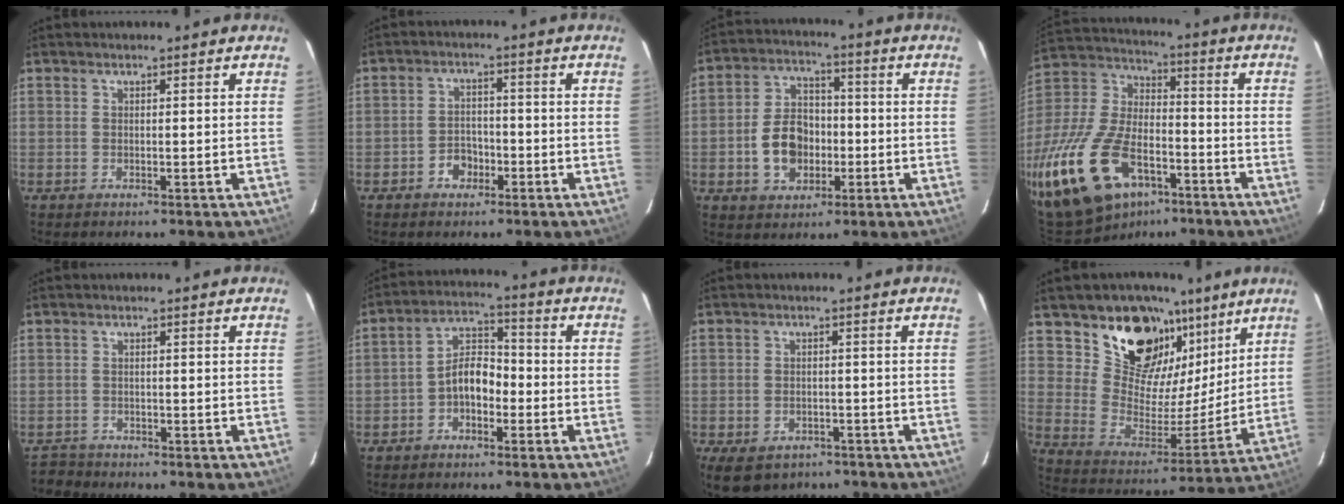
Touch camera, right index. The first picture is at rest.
{"total": 4.1, "force": [-2.3, 3.0, 1.5], "torque": [-0.034, 0.011, -0.032]}
{"total": 10.0, "force": [-2.4, 7.4, 6.2], "torque": [-0.128, 0.025, -0.031]}
{"total": 28.7, "force": [-15.2, 15.5, 18.7], "torque": [-0.425, -0.023, -0.258]}
{"total": 3.0, "force": [-2.6, 1.6, -0.5], "torque": [-0.004, 0.007, -0.052]}
{"total": 6.5, "force": [-2.6, 4.0, 4.4], "torque": [-0.081, 0.024, -0.044]}
{"total": 10.4, "force": [-6.8, 6.5, 4.5], "torque": [-0.107, -0.003, -0.094]}
{"total": 18.9, "force": [12.2, 12.2, 7.7], "torque": [-0.146, 0.001, 0.228]}